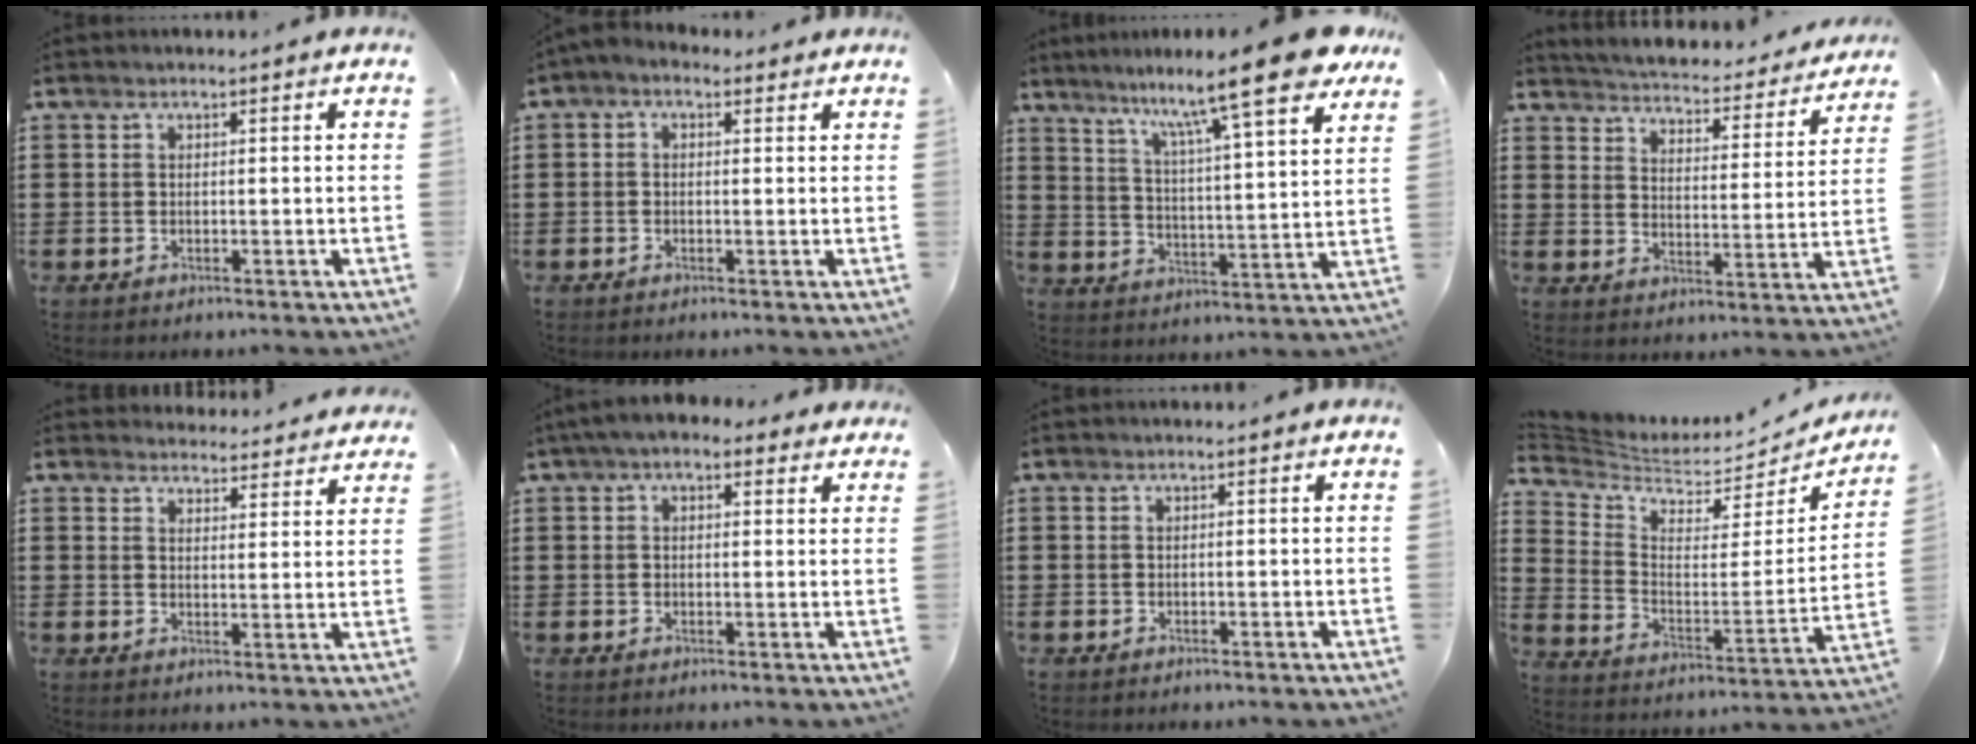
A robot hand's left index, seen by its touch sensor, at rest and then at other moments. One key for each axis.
{"total": 1.3, "fx": -0.4, "fy": 0.8, "fz": 1.0, "tx": -0.028, "ty": -0.001, "tz": -0.010}
{"total": 13.4, "fx": 10.7, "fy": -0.1, "fz": 8.0, "tx": -0.149, "ty": -0.069, "tz": 0.167}
{"total": 3.2, "fx": 3.2, "fy": 0.0, "fz": 0.3, "tx": -0.028, "ty": -0.034, "tz": 0.046}
{"total": 3.8, "fx": 3.7, "fy": 0.4, "fz": 0.0, "tx": -0.006, "ty": -0.023, "tz": 0.066}
{"total": 3.5, "fx": 2.3, "fy": 1.8, "fz": 1.9, "tx": -0.045, "ty": 0.005, "tz": 0.042}
{"total": 0.0}
{"total": 4.0, "fx": 3.8, "fy": 1.1, "fz": 0.9, "tx": -0.049, "ty": -0.047, "tz": 0.060}